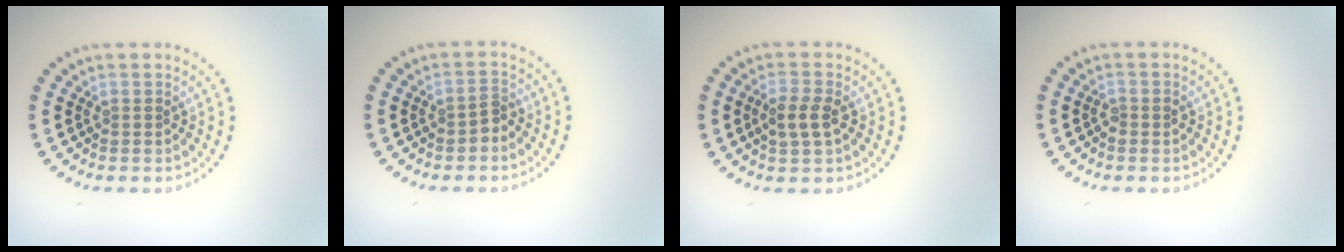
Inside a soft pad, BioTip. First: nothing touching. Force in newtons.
{"total": 1.4, "press": 1.2, "slide": 0.7}
{"total": 2.3, "press": 2.3, "slide": 0.5}
{"total": 0.8, "press": 0.8, "slide": 0.2}